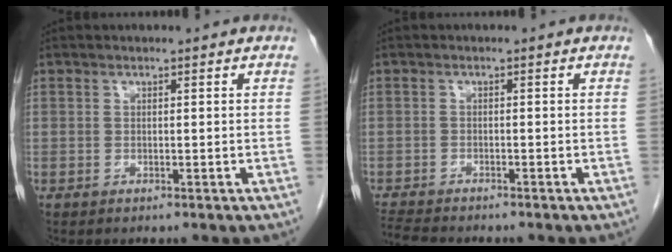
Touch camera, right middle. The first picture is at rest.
{"total": 5.1, "force": [-4.8, 0.6, 1.6], "torque": [-0.034, -0.016, -0.082]}